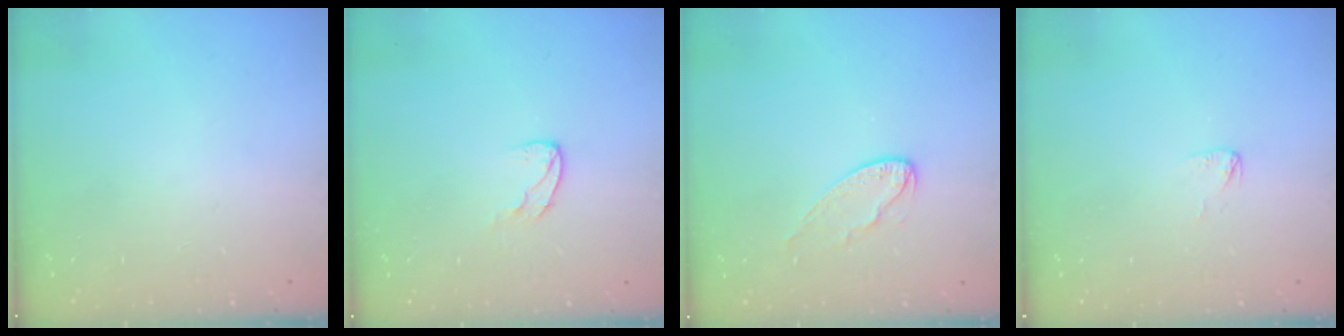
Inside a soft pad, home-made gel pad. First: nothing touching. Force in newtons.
{"total": 4.6, "press": 4.6, "slide": 0.5}
{"total": 6.6, "press": 6.6, "slide": 0.7}
{"total": 2.9, "press": 2.9, "slide": 0.2}